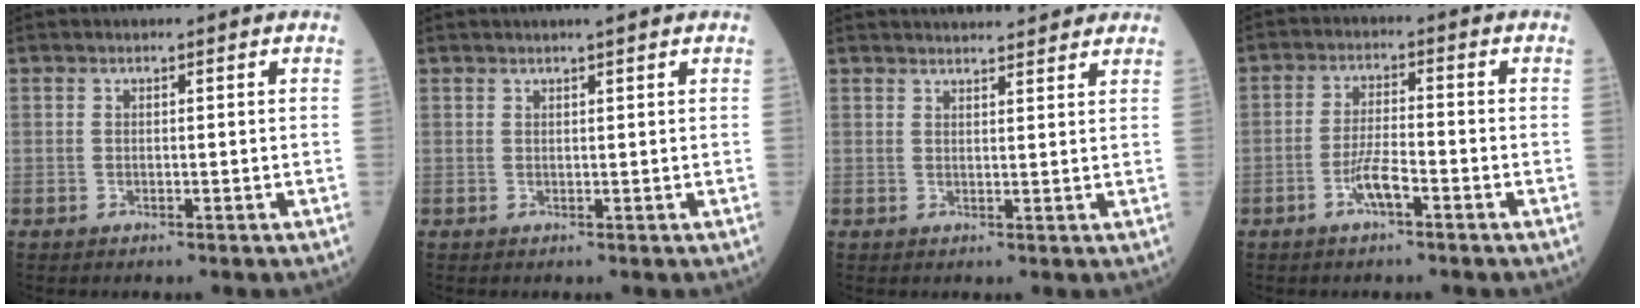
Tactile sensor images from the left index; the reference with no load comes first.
{"total": 2.4, "force": [1.9, 0.0, 1.4], "torque": [-0.017, 0.011, 0.028]}
{"total": 11.5, "force": [10.6, 1.8, 4.1], "torque": [-0.049, 0.026, 0.128]}
{"total": 4.4, "force": [-2.4, 0.7, 3.6], "torque": [-0.075, 0.002, -0.047]}